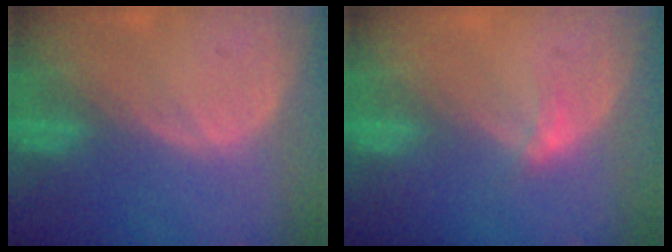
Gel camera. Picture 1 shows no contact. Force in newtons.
{"total": 1.6, "press": 1.3, "slide": 1.0}